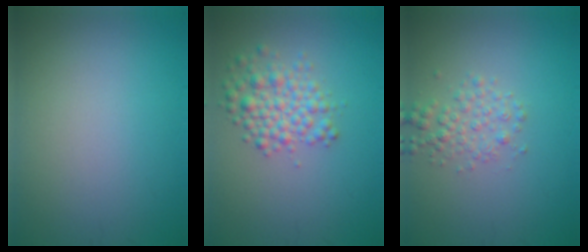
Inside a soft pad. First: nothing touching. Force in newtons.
{"total": 3.5, "press": 3.5, "slide": 0.1}
{"total": 2.1, "press": 2.1, "slide": 0.1}